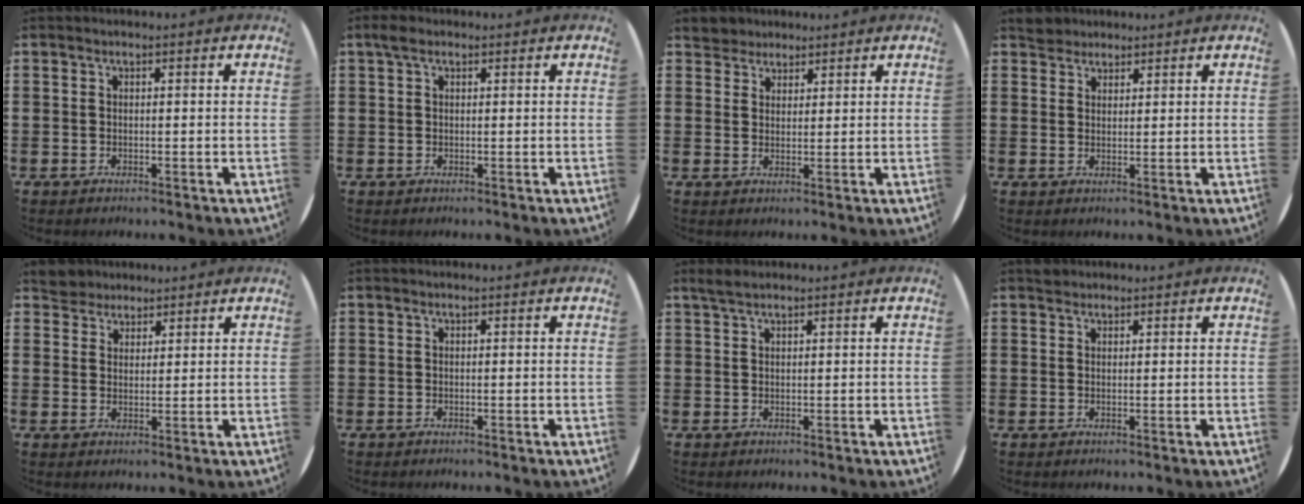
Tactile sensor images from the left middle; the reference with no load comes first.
{"total": 1.3, "force": [0.8, 0.7, 0.7], "torque": [-0.009, 0.003, 0.012]}
{"total": 3.3, "force": [2.9, 1.4, -0.3], "torque": [-0.005, 0.002, 0.058]}
{"total": 2.7, "force": [2.5, 1.1, 0.0], "torque": [0.002, 0.002, 0.048]}
{"total": 3.6, "force": [3.4, 1.3, -0.2], "torque": [-0.007, 0.000, 0.067]}
{"total": 0.0}
{"total": 1.5, "force": [1.3, 0.3, 0.7], "torque": [-0.015, 0.004, 0.023]}
{"total": 1.0, "force": [1.0, 0.4, 0.0], "torque": [0.006, -0.001, 0.017]}